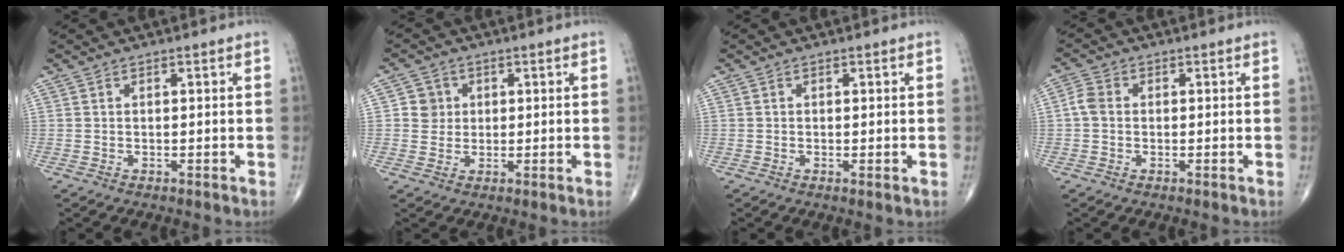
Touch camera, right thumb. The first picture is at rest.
{"total": 3.8, "force": [0.7, 3.7, 0.7], "torque": [0.014, 0.003, 0.007]}
{"total": 0.7, "force": [-0.1, 0.1, 0.6], "torque": [-0.015, -0.004, -0.005]}
{"total": 3.0, "force": [-0.1, 2.3, 1.8], "torque": [-0.037, 0.009, -0.010]}